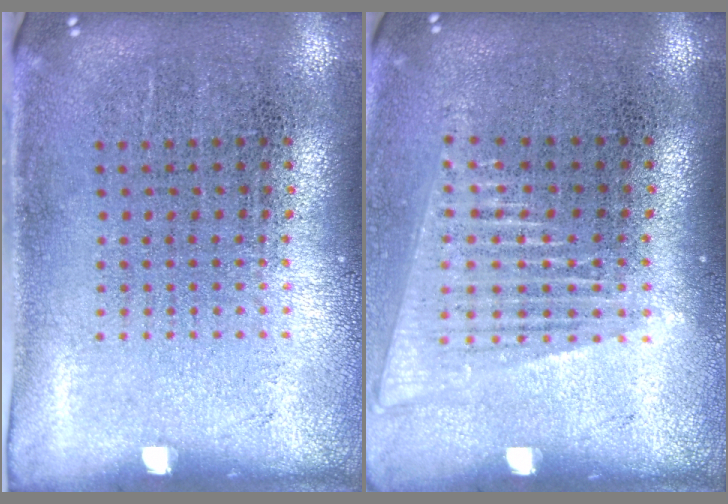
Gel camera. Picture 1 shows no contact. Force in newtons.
{"total": 1.4, "press": 1.3, "slide": 0.6}